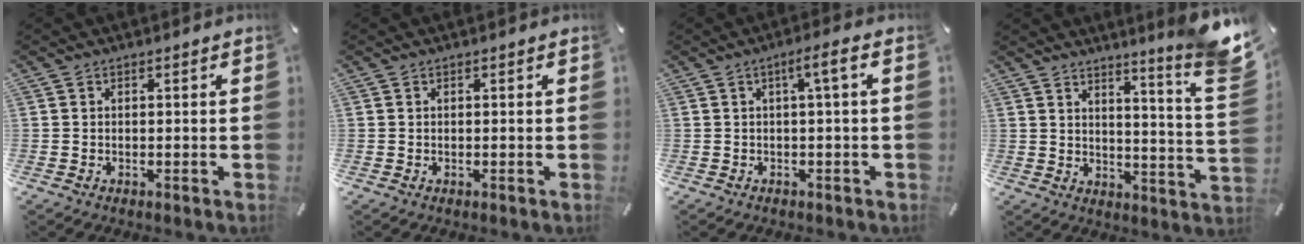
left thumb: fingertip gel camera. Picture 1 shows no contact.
{"total": 0.0}
{"total": 4.7, "force": [0.3, 0.5, 4.6], "torque": [-0.089, 0.005, 0.000]}
{"total": 9.8, "force": [7.0, -0.1, 6.9], "torque": [-0.101, -0.074, 0.109]}